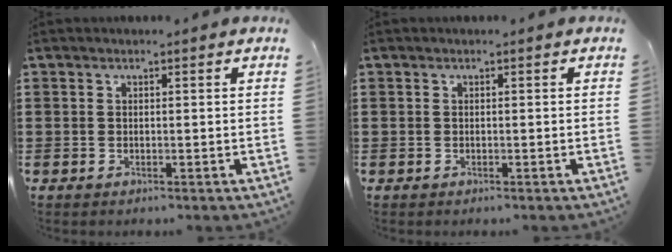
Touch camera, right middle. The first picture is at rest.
{"total": 0.0}